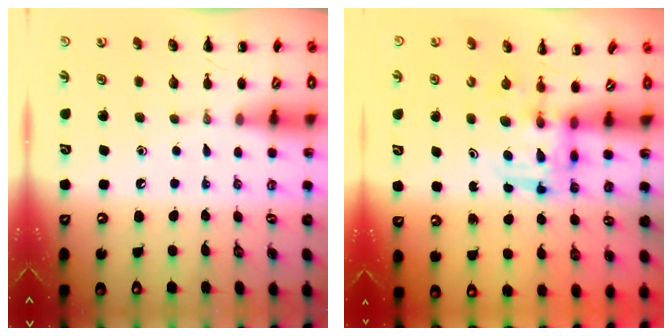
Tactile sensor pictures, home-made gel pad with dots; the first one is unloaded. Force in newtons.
{"total": 3.0, "press": 3.0, "slide": 0.3}